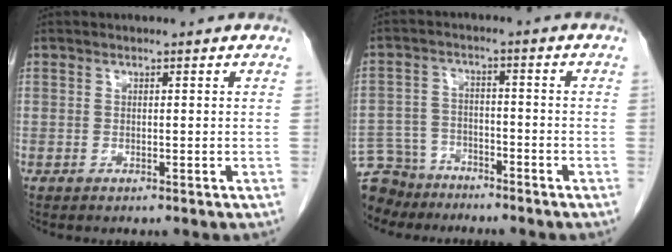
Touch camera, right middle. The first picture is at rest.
{"total": 10.2, "force": [-9.0, 4.6, 1.1], "torque": [-0.037, 0.008, -0.156]}